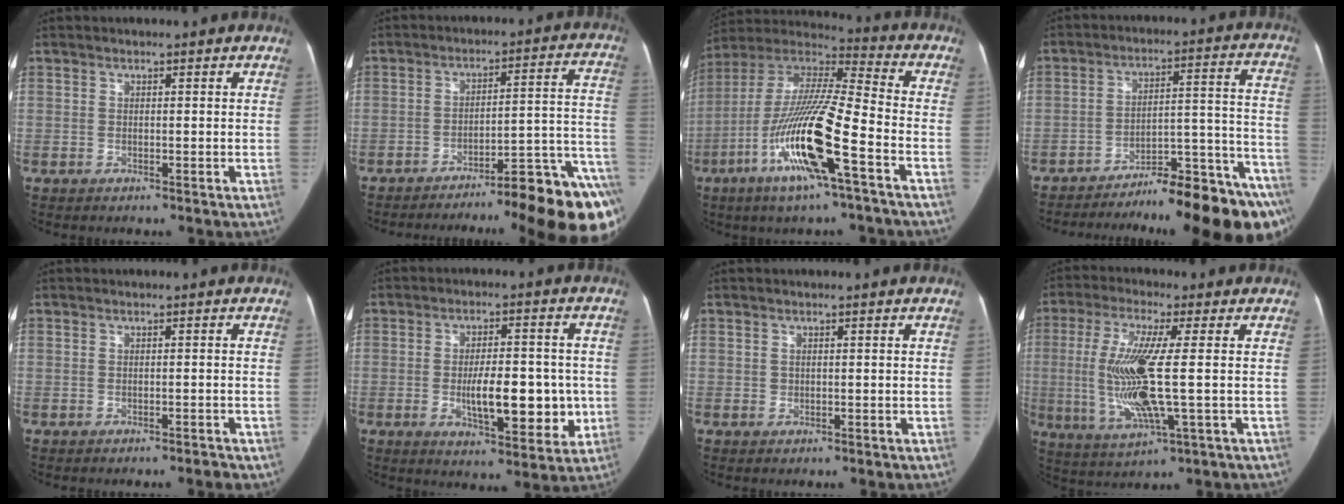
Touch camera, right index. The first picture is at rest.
{"total": 20.1, "force": [-14.6, 0.2, 13.9], "torque": [-0.073, 0.032, -0.207]}
{"total": 19.2, "force": [-7.4, 1.5, 17.6], "torque": [-0.367, -0.014, -0.143]}
{"total": 20.3, "force": [-17.1, 1.1, 10.9], "torque": [-0.067, 0.039, -0.248]}
{"total": 1.5, "force": [-1.2, 0.4, 0.9], "torque": [-0.015, 0.000, -0.015]}
{"total": 12.2, "force": [-1.9, 4.6, 11.1], "torque": [-0.166, 0.008, -0.022]}
{"total": 0.8, "force": [0.0, 0.7, 0.2], "torque": [-0.004, 0.003, 0.002]}
{"total": 12.8, "force": [-0.7, 1.3, 12.7], "torque": [-0.271, -0.008, -0.013]}